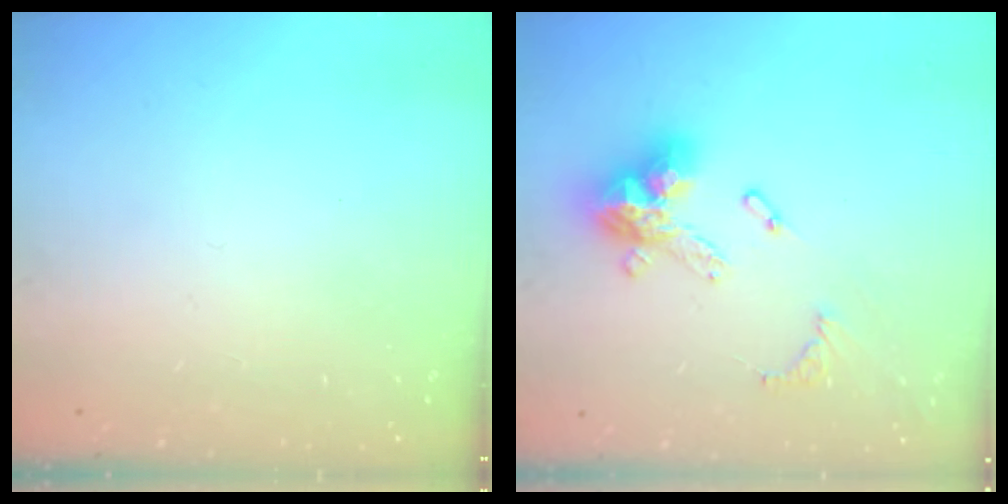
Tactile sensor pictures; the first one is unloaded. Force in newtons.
{"total": 14.6, "press": 14.6, "slide": 1.6}